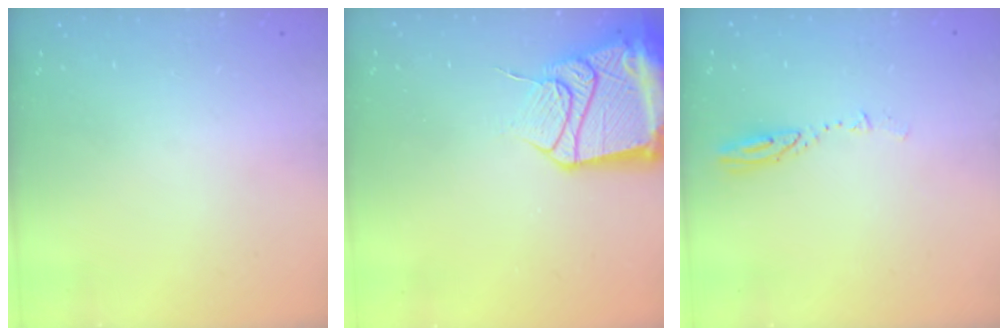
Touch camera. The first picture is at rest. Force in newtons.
{"total": 20.6, "press": 20.5, "slide": 2.3}
{"total": 3.9, "press": 3.9, "slide": 0.3}